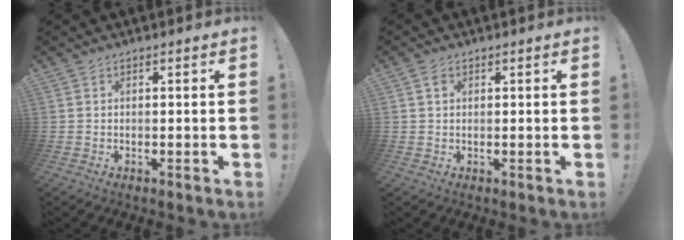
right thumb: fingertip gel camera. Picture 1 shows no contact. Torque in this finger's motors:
{"motor_torque": [0.36, 0.31, 0.13, -0.33, 0.00]}